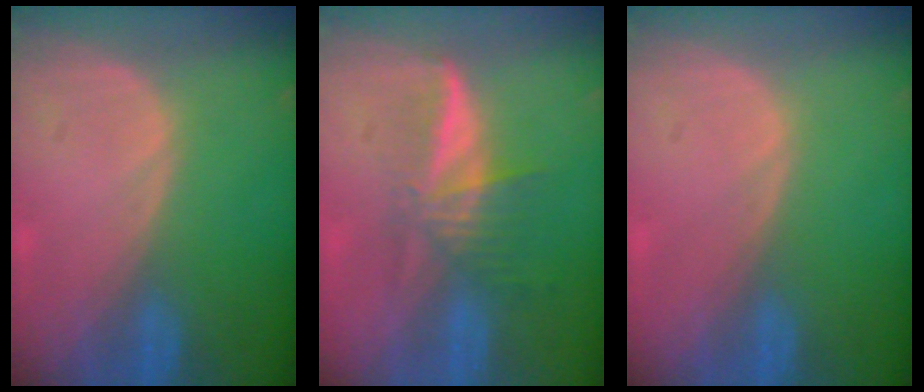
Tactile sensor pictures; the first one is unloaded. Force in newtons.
{"total": 6.0, "press": 5.6, "slide": 2.3}
{"total": 0.0}